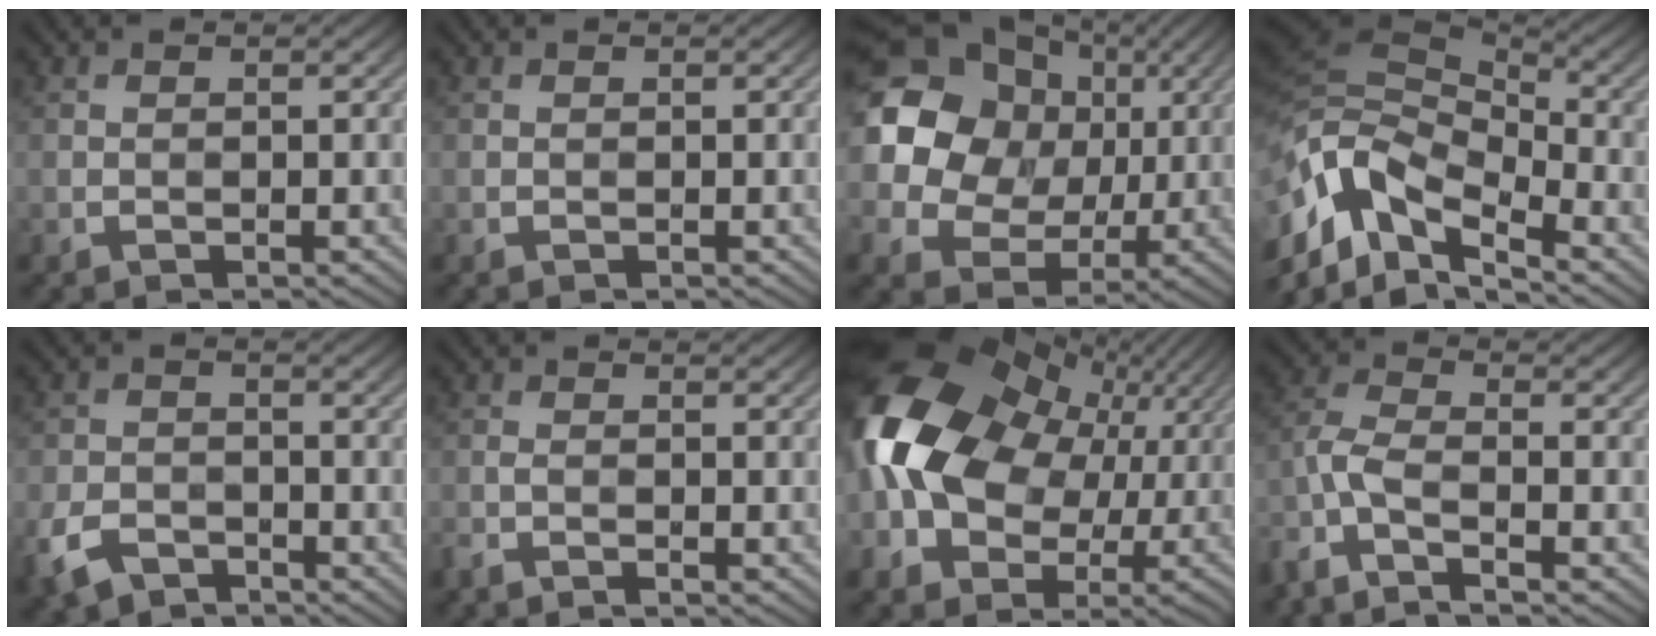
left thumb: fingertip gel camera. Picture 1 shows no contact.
{"total": 0.0}
{"total": 19.0, "force": [5.3, 16.3, 8.2], "torque": [-0.254, 0.042, 0.093]}
{"total": 14.1, "force": [-5.5, 7.5, 10.6], "torque": [-0.242, -0.011, -0.107]}
{"total": 5.4, "force": [-3.7, 3.0, 2.6], "torque": [-0.060, -0.009, -0.078]}
{"total": 1.6, "force": [-1.4, 0.2, 0.8], "torque": [-0.025, -0.005, -0.036]}
{"total": 18.5, "force": [1.1, 13.3, 12.9], "torque": [-0.258, -0.012, 0.038]}
{"total": 5.8, "force": [-4.1, 1.5, 3.8], "torque": [-0.094, -0.006, -0.100]}